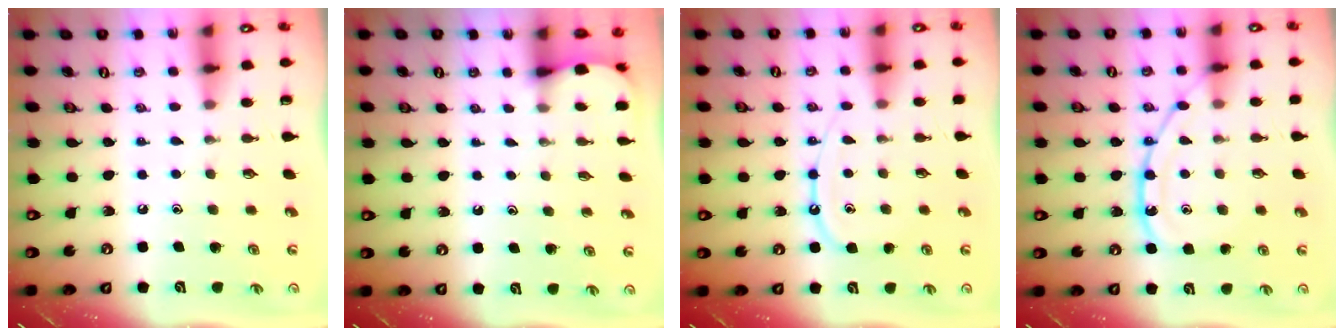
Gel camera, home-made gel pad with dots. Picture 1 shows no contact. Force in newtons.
{"total": 2.6, "press": 2.6, "slide": 0.3}
{"total": 9.2, "press": 9.2, "slide": 0.9}
{"total": 14.0, "press": 13.9, "slide": 1.3}